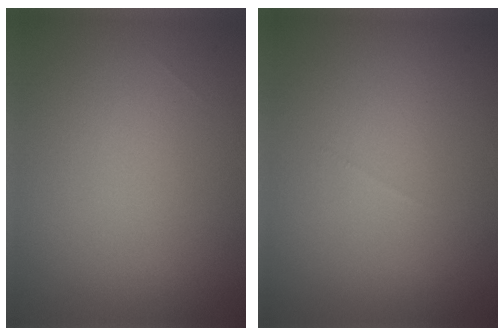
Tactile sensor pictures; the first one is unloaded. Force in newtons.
{"total": 0.0}